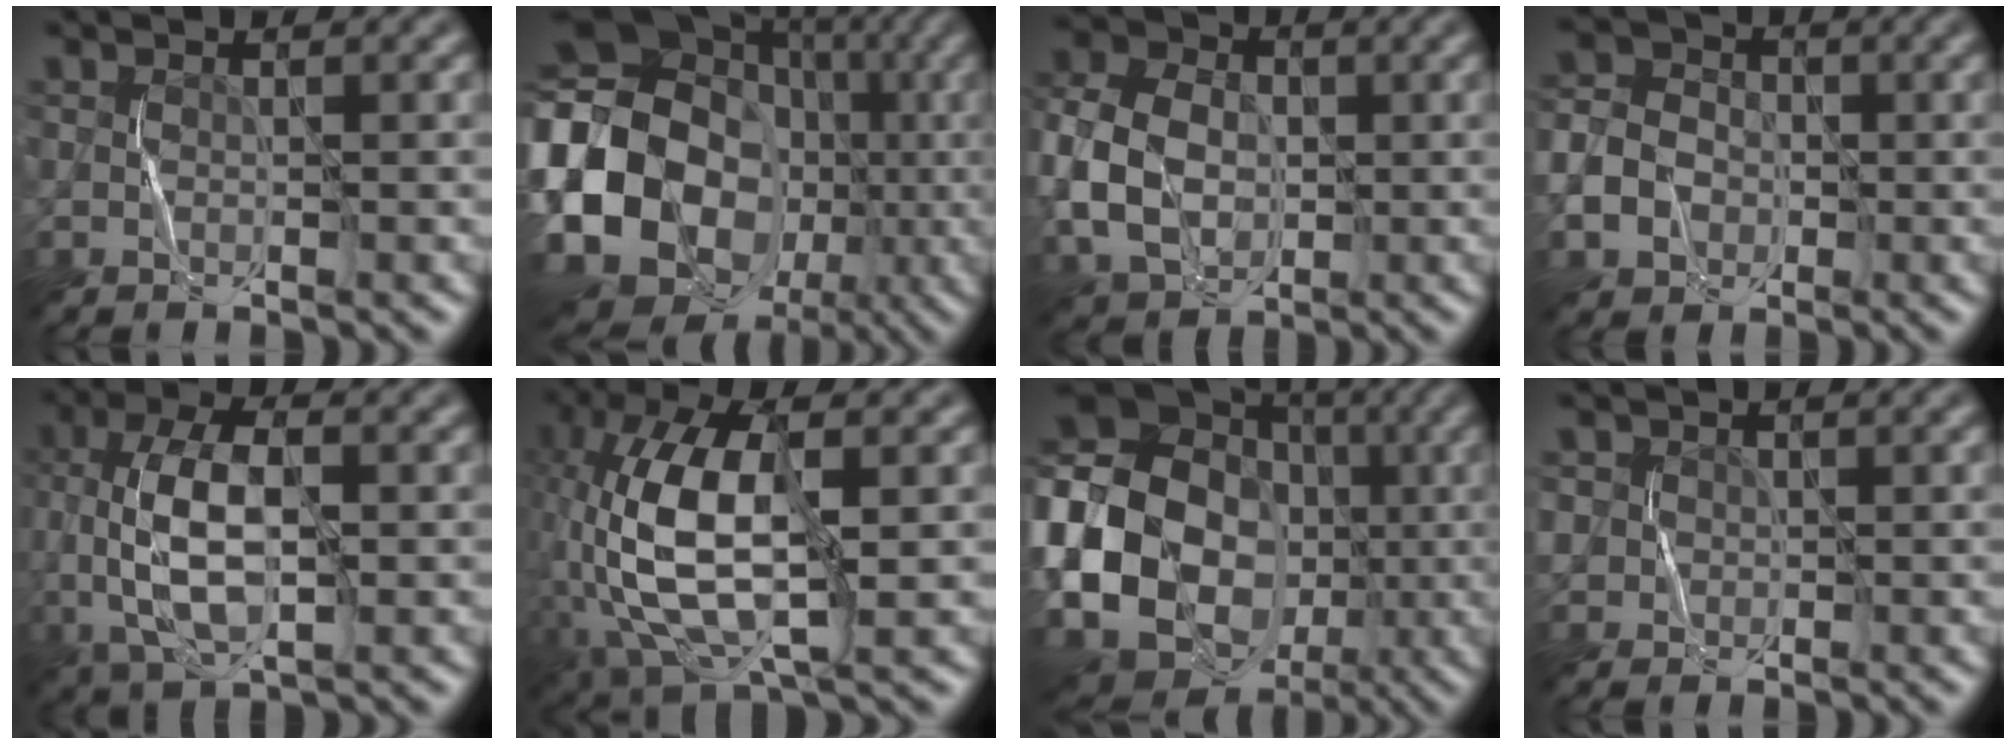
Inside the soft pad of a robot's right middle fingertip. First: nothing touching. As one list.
[{"total": 22.8, "force": [-5.0, 19.3, 11.1], "torque": [-0.215, -0.011, -0.124]}, {"total": 7.7, "force": [-0.9, 5.9, 4.9], "torque": [-0.117, 0.004, -0.025]}, {"total": 5.2, "force": [-1.2, 4.6, 2.2], "torque": [-0.040, -0.002, -0.039]}, {"total": 7.4, "force": [-0.4, 3.4, 6.6], "torque": [-0.139, 0.005, -0.010]}, {"total": 11.6, "force": [-1.2, 5.2, 10.3], "torque": [-0.223, 0.010, -0.031]}, {"total": 26.3, "force": [-5.3, 23.4, 10.8], "torque": [-0.223, -0.007, -0.142]}, {"total": 2.0, "force": [0.6, 1.9, 0.3], "torque": [-0.014, -0.002, 0.020]}]